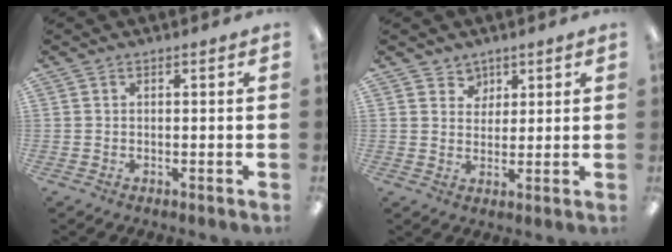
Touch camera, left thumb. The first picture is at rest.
{"total": 4.0, "force": [2.7, 3.0, -0.4], "torque": [0.007, -0.012, 0.046]}